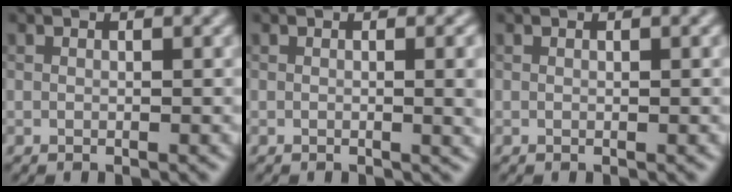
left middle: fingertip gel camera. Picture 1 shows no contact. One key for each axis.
{"total": 3.0, "fx": 0.2, "fy": 0.9, "fz": 2.9, "tx": -0.030, "ty": 0.002, "tz": -0.001}
{"total": 0.0}